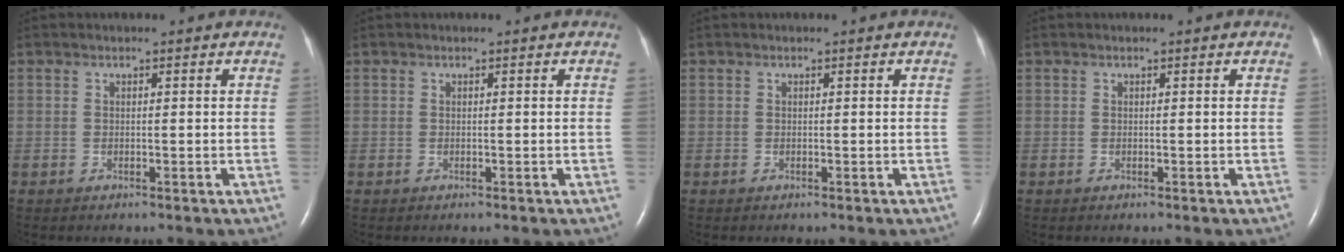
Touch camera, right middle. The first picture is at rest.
{"total": 0.0}
{"total": 0.0}
{"total": 0.0}